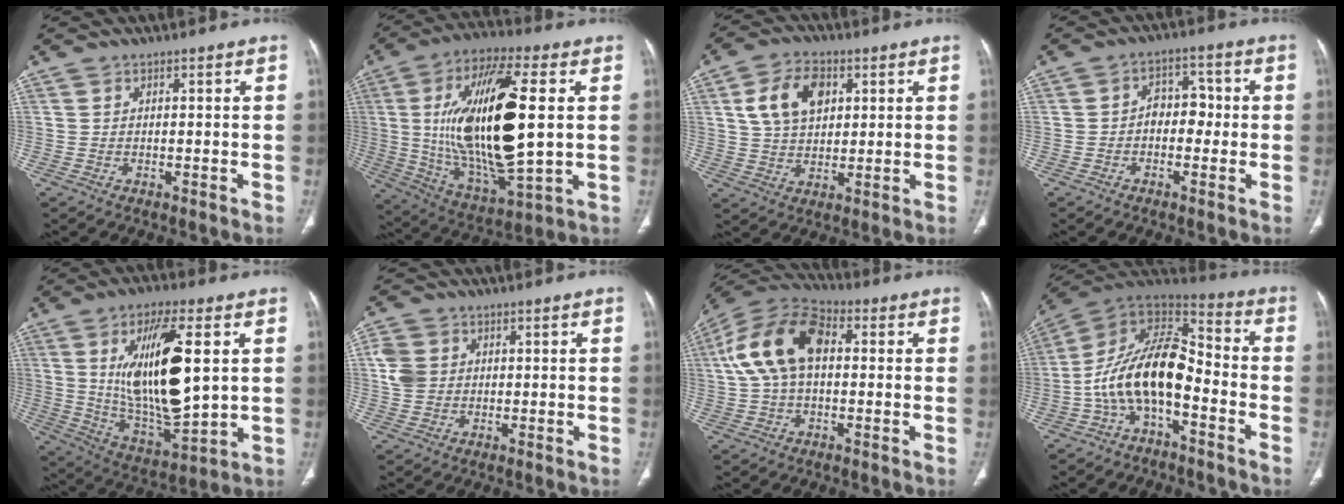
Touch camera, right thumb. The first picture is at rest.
{"total": 26.0, "force": [2.8, 8.8, 24.3], "torque": [-0.455, -0.011, 0.054]}
{"total": 10.6, "force": [3.4, 7.1, 7.1], "torque": [-0.109, -0.003, 0.063]}
{"total": 5.4, "force": [-0.6, 3.8, 3.7], "torque": [-0.024, 0.020, -0.018]}
{"total": 21.1, "force": [4.2, 7.6, 19.2], "torque": [-0.323, -0.025, 0.085]}
{"total": 4.8, "force": [0.6, 4.2, 2.2], "torque": [-0.037, 0.005, 0.009]}
{"total": 14.3, "force": [2.0, 8.6, 11.2], "torque": [-0.219, 0.038, 0.029]}
{"total": 16.0, "force": [-4.9, 8.0, 12.9], "torque": [-0.222, 0.082, -0.093]}